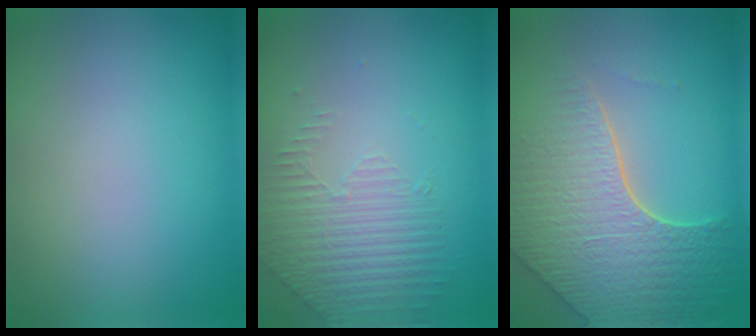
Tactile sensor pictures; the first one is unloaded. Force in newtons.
{"total": 1.7, "press": 1.3, "slide": 1.1}
{"total": 7.7, "press": 5.6, "slide": 5.3}